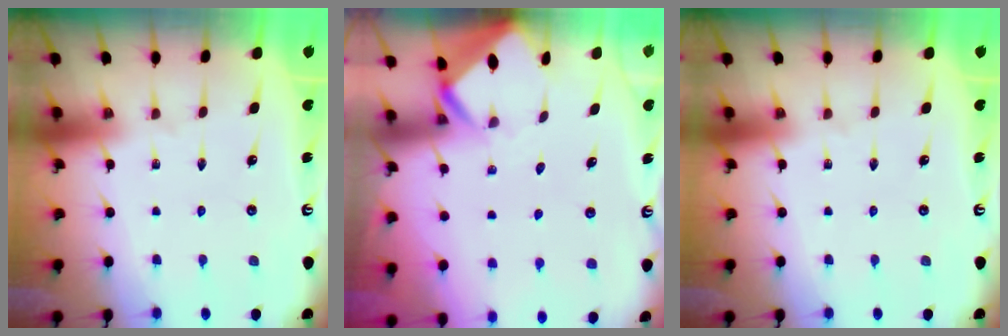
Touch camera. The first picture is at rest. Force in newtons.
{"total": 2.8, "press": 2.8, "slide": 0.2}
{"total": 0.0}